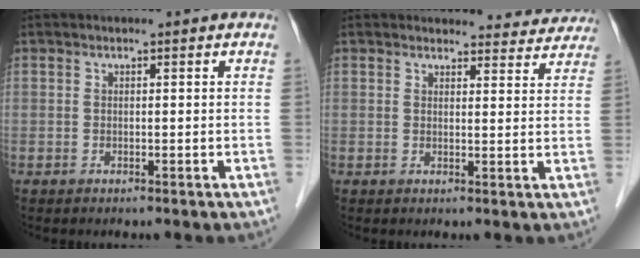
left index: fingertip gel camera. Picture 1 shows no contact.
{"total": 7.7, "force": [7.3, 2.2, 0.0], "torque": [0.033, -0.011, 0.057]}